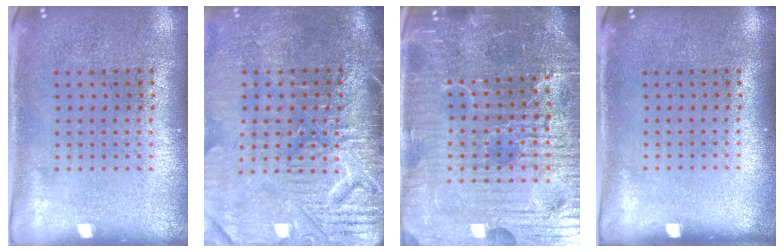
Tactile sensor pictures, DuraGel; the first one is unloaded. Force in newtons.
{"total": 4.8, "press": 4.2, "slide": 2.4}
{"total": 6.8, "press": 6.2, "slide": 2.8}
{"total": 0.0}